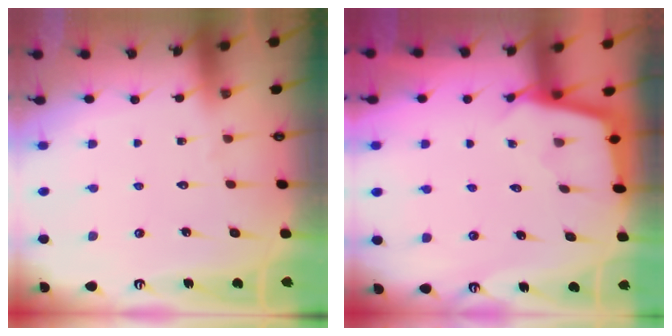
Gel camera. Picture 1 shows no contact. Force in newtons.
{"total": 2.4, "press": 2.4, "slide": 0.2}